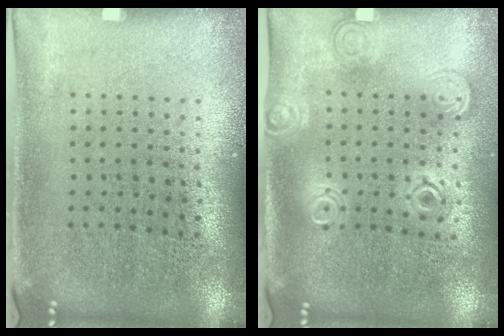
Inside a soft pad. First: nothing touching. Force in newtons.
{"total": 1.5, "press": 1.4, "slide": 0.7}